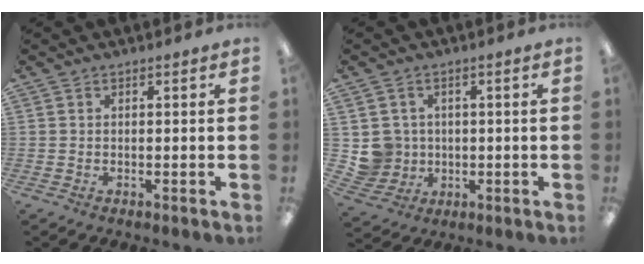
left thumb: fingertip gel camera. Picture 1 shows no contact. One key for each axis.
{"total": 5.9, "fx": 0.9, "fy": 5.8, "fz": 0.3, "tx": -0.027, "ty": 0.005, "tz": 0.024}